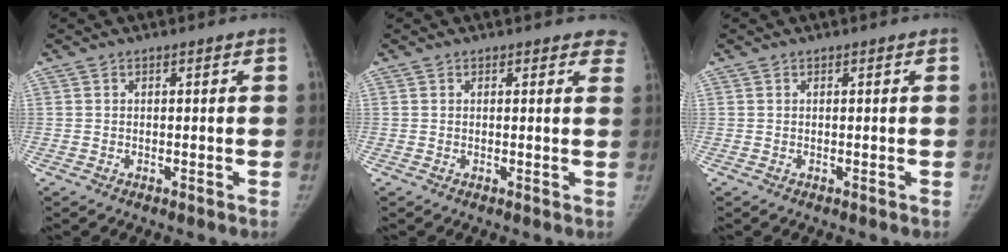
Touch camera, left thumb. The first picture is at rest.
{"total": 3.5, "force": [3.0, 1.6, 0.8], "torque": [0.026, -0.011, 0.012]}
{"total": 0.0}